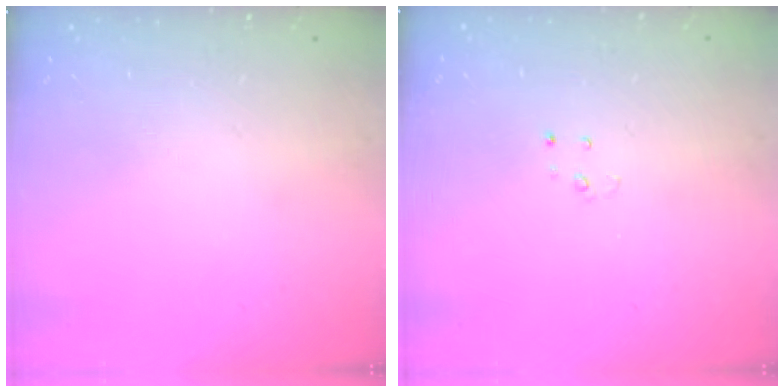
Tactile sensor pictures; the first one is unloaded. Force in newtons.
{"total": 2.3, "press": 2.3, "slide": 0.2}